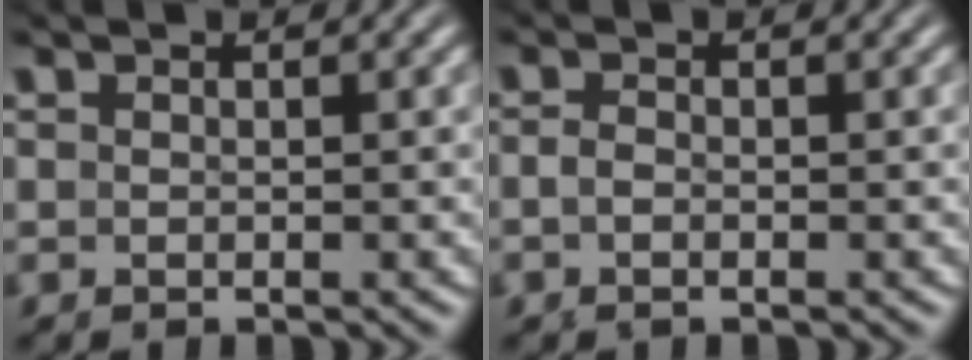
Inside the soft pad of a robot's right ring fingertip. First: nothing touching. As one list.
[{"total": 0.7, "force": [-0.4, 0.0, 0.6], "torque": [-0.018, -0.005, -0.006]}]